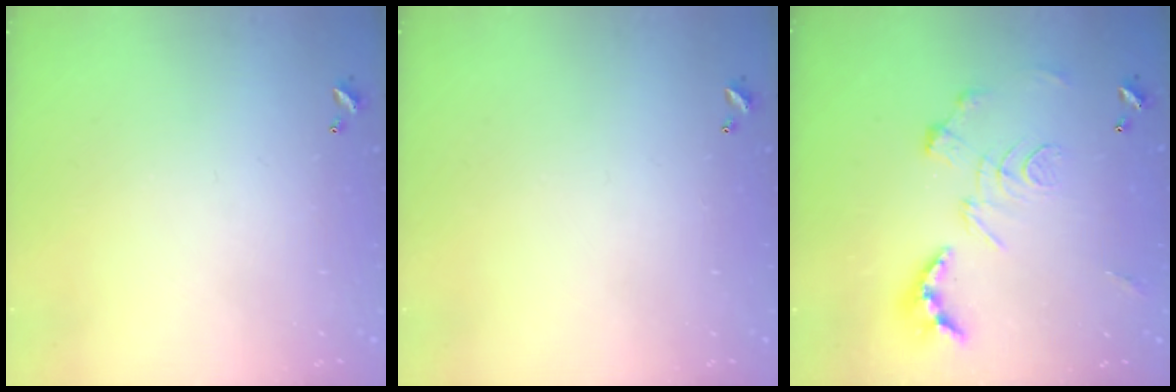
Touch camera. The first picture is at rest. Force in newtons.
{"total": 0.0}
{"total": 2.9, "press": 2.3, "slide": 1.7}